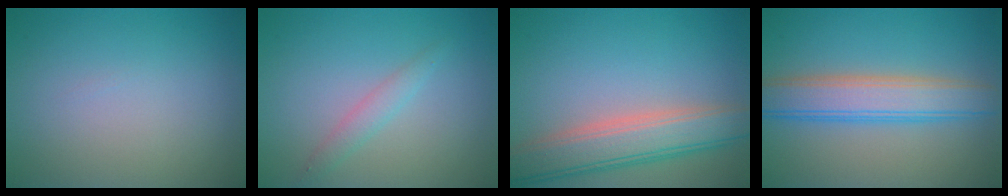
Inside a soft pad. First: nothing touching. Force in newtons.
{"total": 1.5, "press": 1.5, "slide": 0.1}
{"total": 6.2, "press": 6.2, "slide": 0.4}
{"total": 5.7, "press": 5.7, "slide": 0.3}